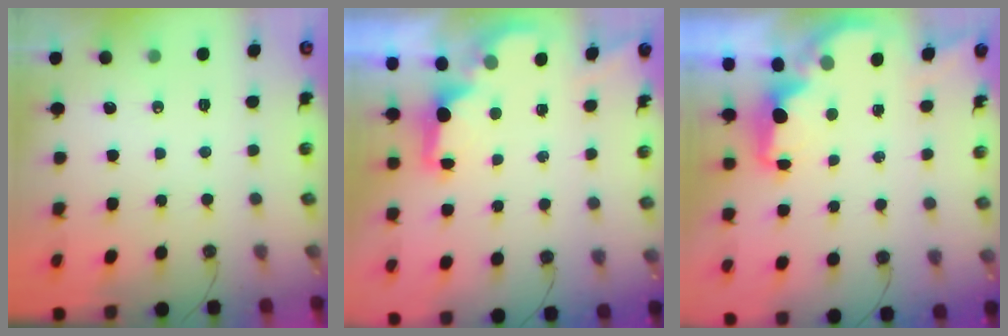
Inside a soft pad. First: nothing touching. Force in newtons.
{"total": 2.1, "press": 1.9, "slide": 0.8}
{"total": 2.1, "press": 2.0, "slide": 0.8}